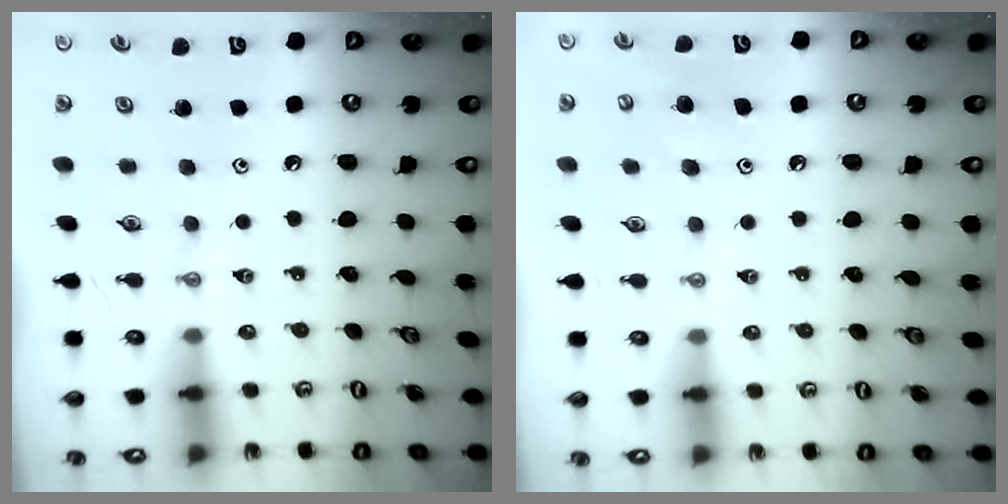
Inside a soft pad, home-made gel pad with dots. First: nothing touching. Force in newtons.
{"total": 7.4, "press": 7.4, "slide": 0.8}